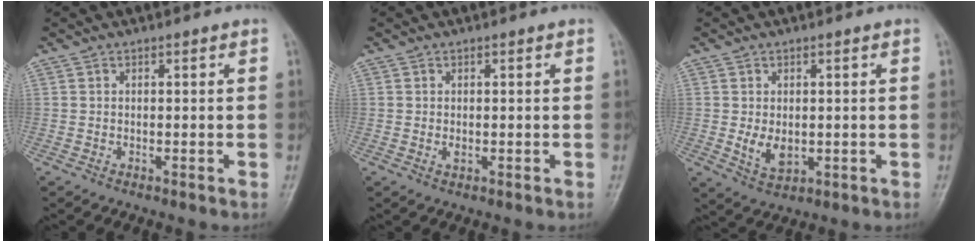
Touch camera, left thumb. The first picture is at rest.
{"total": 1.3, "force": [0.0, 0.8, 1.1], "torque": [-0.015, -0.002, 0.001]}
{"total": 4.8, "force": [-0.2, 3.2, 3.6], "torque": [-0.055, -0.011, 0.007]}